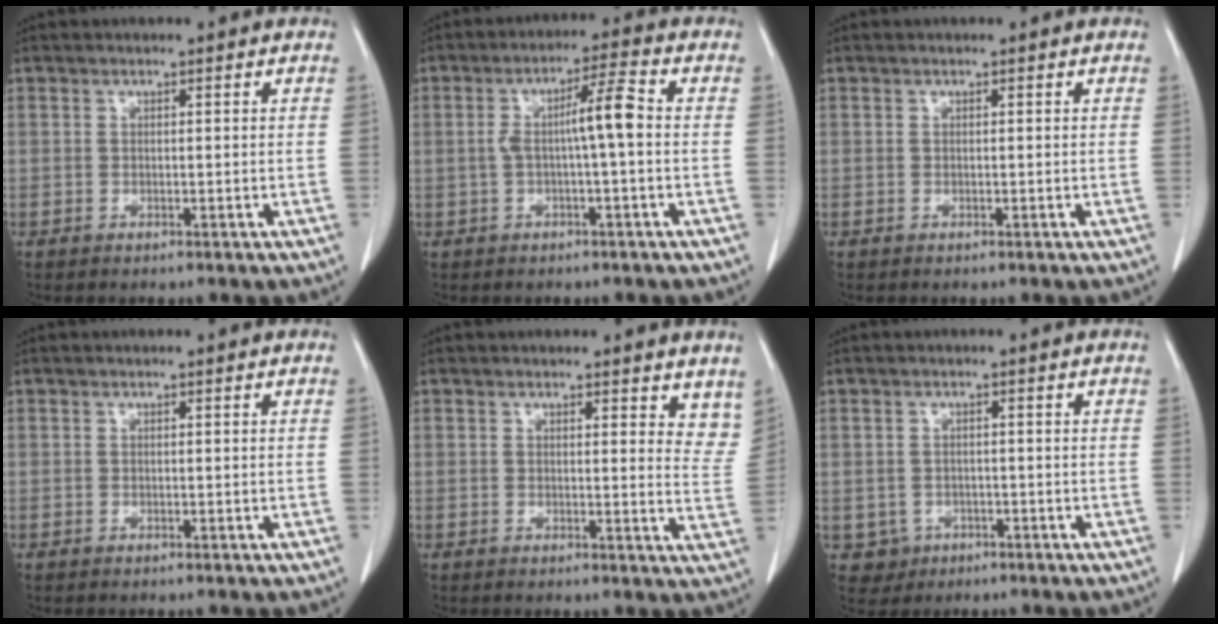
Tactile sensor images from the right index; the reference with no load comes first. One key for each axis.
{"total": 6.1, "fx": -0.1, "fy": 0.4, "fz": 6.0, "tx": -0.105, "ty": 0.020, "tz": -0.001}
{"total": 0.0}
{"total": 0.0}
{"total": 6.2, "fx": 5.4, "fy": 2.0, "fz": 2.4, "tx": -0.006, "ty": -0.026, "tz": 0.044}
{"total": 4.0, "fx": -1.4, "fy": 3.8, "fz": 0.3, "tx": -0.004, "ty": 0.008, "tz": -0.012}